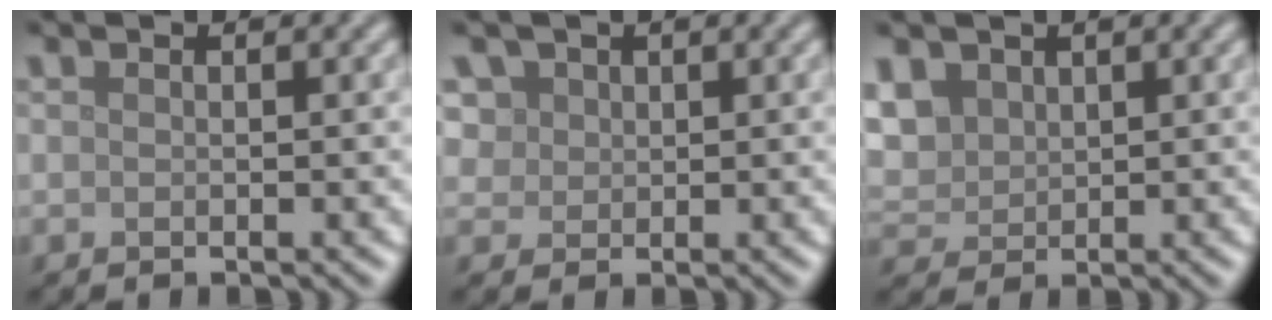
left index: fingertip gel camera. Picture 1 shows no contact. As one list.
[{"total": 3.6, "force": [1.9, 2.7, 1.3], "torque": [-0.036, 0.006, 0.036]}, {"total": 3.7, "force": [1.7, 2.8, 1.7], "torque": [-0.057, 0.002, 0.039]}]